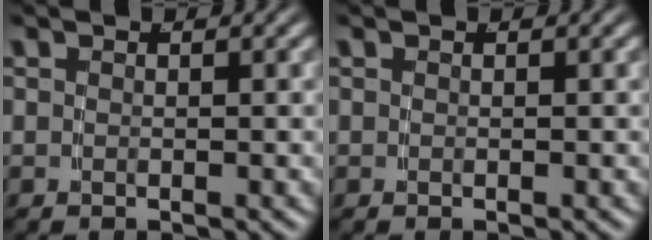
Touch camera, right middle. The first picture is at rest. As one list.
[{"total": 0.0}]